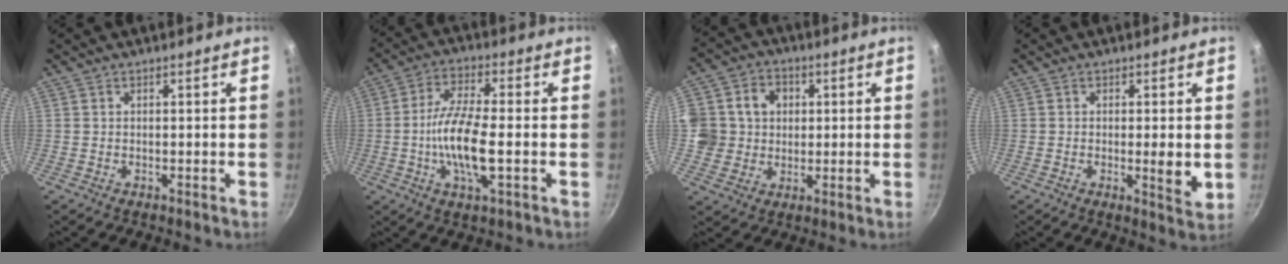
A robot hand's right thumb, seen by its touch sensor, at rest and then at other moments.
{"total": 11.2, "force": [-1.9, 3.1, 10.6], "torque": [-0.208, 0.014, -0.046]}
{"total": 9.5, "force": [1.3, 8.9, 3.3], "torque": [-0.025, 0.007, 0.016]}
{"total": 4.2, "force": [-0.4, 0.9, 4.1], "torque": [-0.065, -0.008, -0.006]}